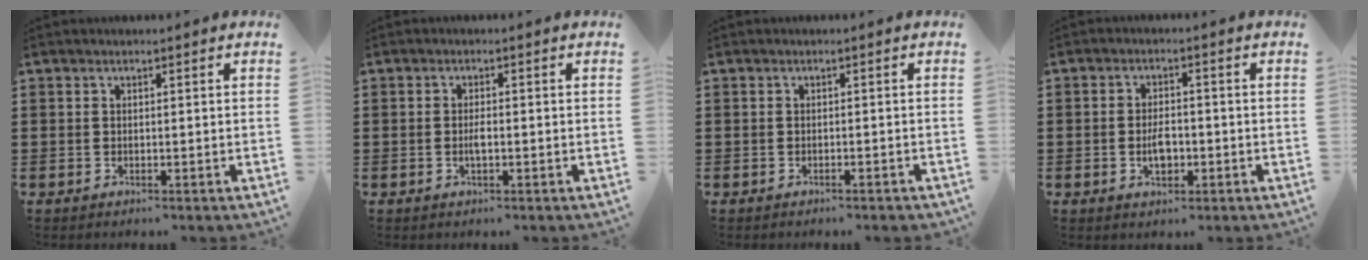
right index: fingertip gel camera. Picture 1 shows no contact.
{"total": 1.8, "force": [-0.4, 0.6, 1.7], "torque": [-0.031, 0.001, -0.007]}
{"total": 0.6, "force": [-0.5, 0.0, 0.3], "torque": [-0.007, -0.003, -0.010]}
{"total": 3.8, "force": [-0.9, 1.9, 3.2], "torque": [-0.049, -0.001, -0.016]}